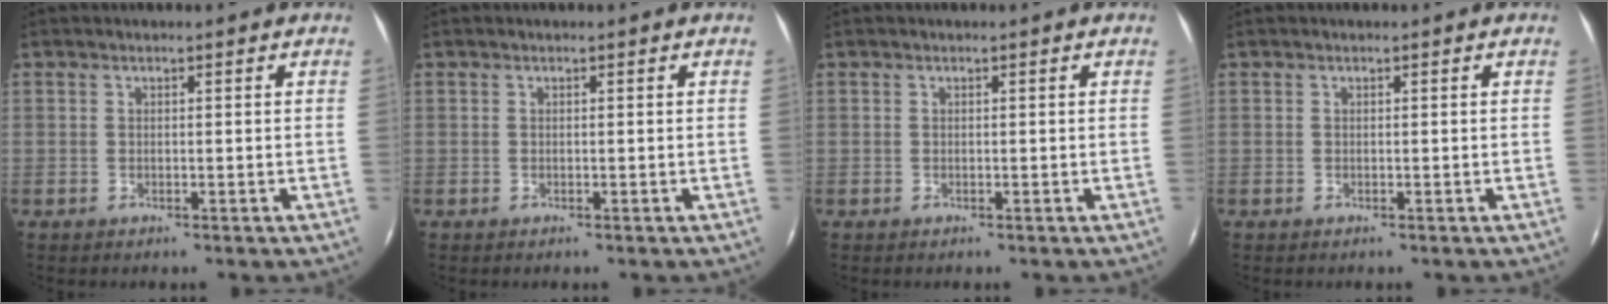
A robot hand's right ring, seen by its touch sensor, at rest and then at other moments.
{"total": 0.0}
{"total": 0.0}
{"total": 0.0}